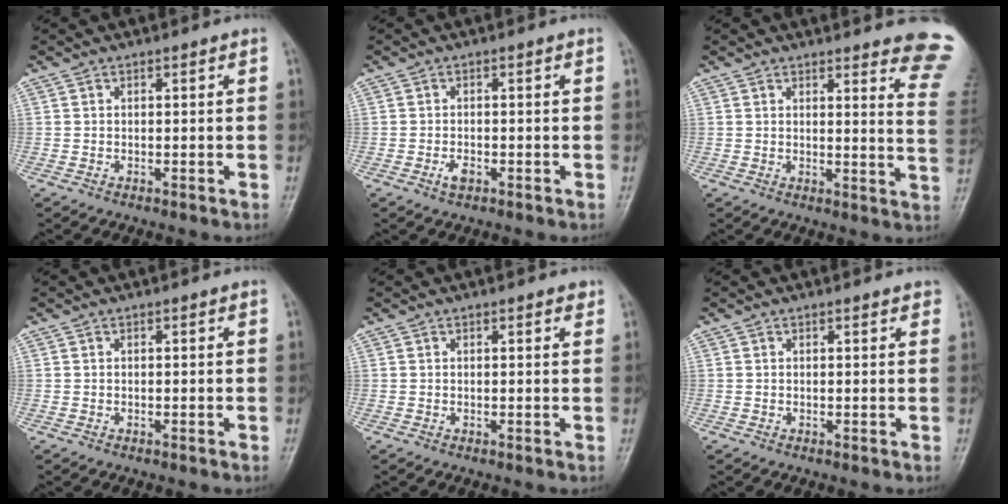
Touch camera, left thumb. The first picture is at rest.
{"total": 1.9, "force": [-0.9, 1.0, 1.4], "torque": [-0.026, 0.002, -0.018]}
{"total": 12.9, "force": [11.6, 1.8, 5.4], "torque": [-0.025, -0.102, 0.100]}
{"total": 0.0}
{"total": 1.2, "force": [0.8, 0.5, 0.8], "torque": [-0.007, -0.002, 0.007]}
{"total": 1.2, "force": [0.9, 0.5, 0.6], "torque": [-0.004, 0.000, 0.008]}